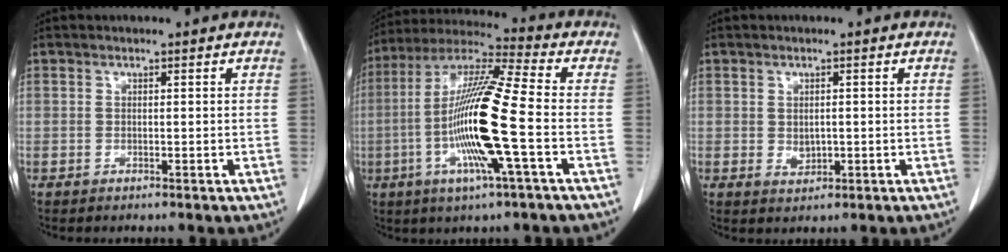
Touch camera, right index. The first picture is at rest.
{"total": 16.6, "force": [-3.6, 0.0, 16.2], "torque": [-0.325, -0.007, -0.078]}
{"total": 2.0, "force": [0.0, 1.4, 1.4], "torque": [-0.024, -0.003, 0.007]}